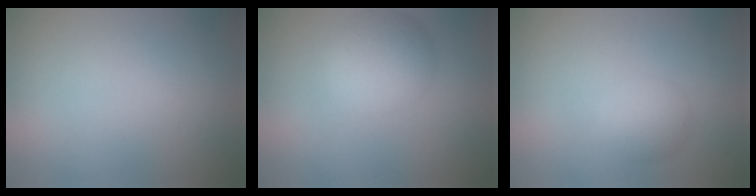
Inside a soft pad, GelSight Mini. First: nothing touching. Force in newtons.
{"total": 4.6, "press": 4.6, "slide": 0.2}
{"total": 2.3, "press": 2.3, "slide": 0.1}